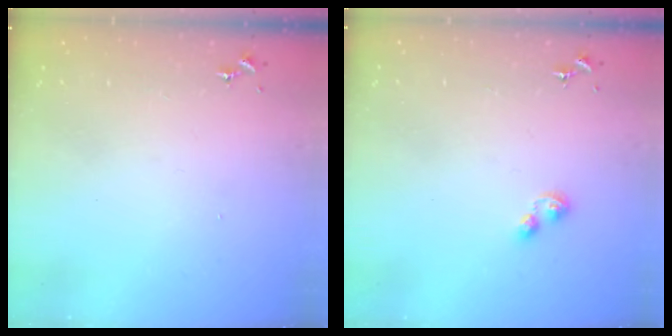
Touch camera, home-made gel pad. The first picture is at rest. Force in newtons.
{"total": 3.6, "press": 3.6, "slide": 0.5}